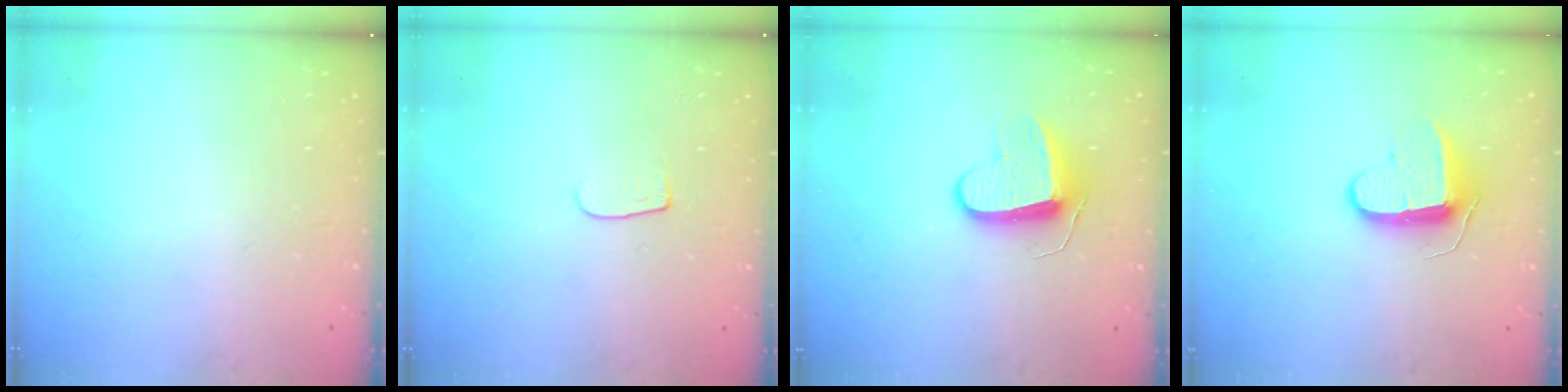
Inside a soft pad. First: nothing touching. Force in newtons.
{"total": 3.8, "press": 3.8, "slide": 0.5}
{"total": 8.8, "press": 8.8, "slide": 0.2}
{"total": 9.1, "press": 9.1, "slide": 0.3}